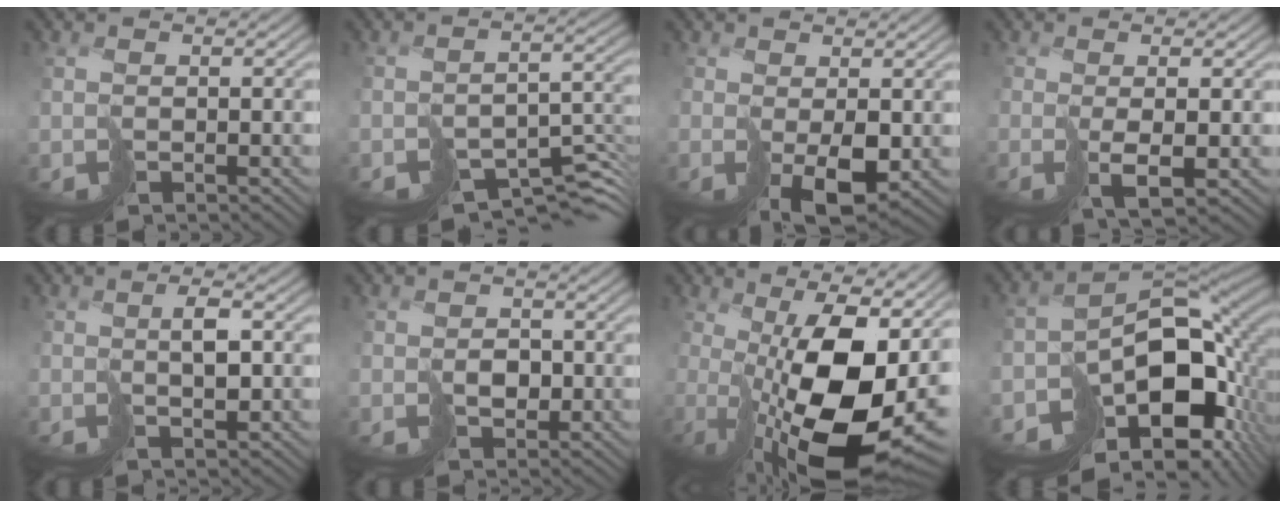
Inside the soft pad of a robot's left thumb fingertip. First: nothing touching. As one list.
[{"total": 6.7, "force": [-5.2, 2.5, 3.5], "torque": [-0.038, -0.019, -0.066]}, {"total": 4.3, "force": [0.0, 2.5, 3.6], "torque": [-0.069, -0.017, 0.015]}, {"total": 1.9, "force": [0.5, -0.6, 1.7], "torque": [-0.025, 0.007, 0.013]}, {"total": 1.8, "force": [0.7, 0.3, 1.7], "torque": [-0.026, 0.009, 0.017]}, {"total": 1.7, "force": [-0.3, 1.6, 0.3], "torque": [0.008, 0.004, 0.000]}, {"total": 15.9, "force": [0.2, 5.8, 14.8], "torque": [-0.206, -0.014, 0.017]}, {"total": 14.0, "force": [-6.4, 8.5, 9.1], "torque": [-0.122, -0.041, -0.081]}]